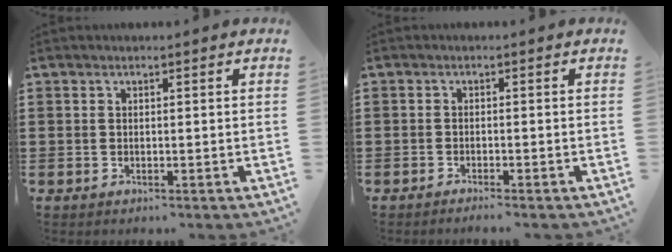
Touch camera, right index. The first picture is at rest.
{"total": 1.1, "force": [-1.0, -0.2, 0.2], "torque": [-0.006, -0.001, -0.020]}